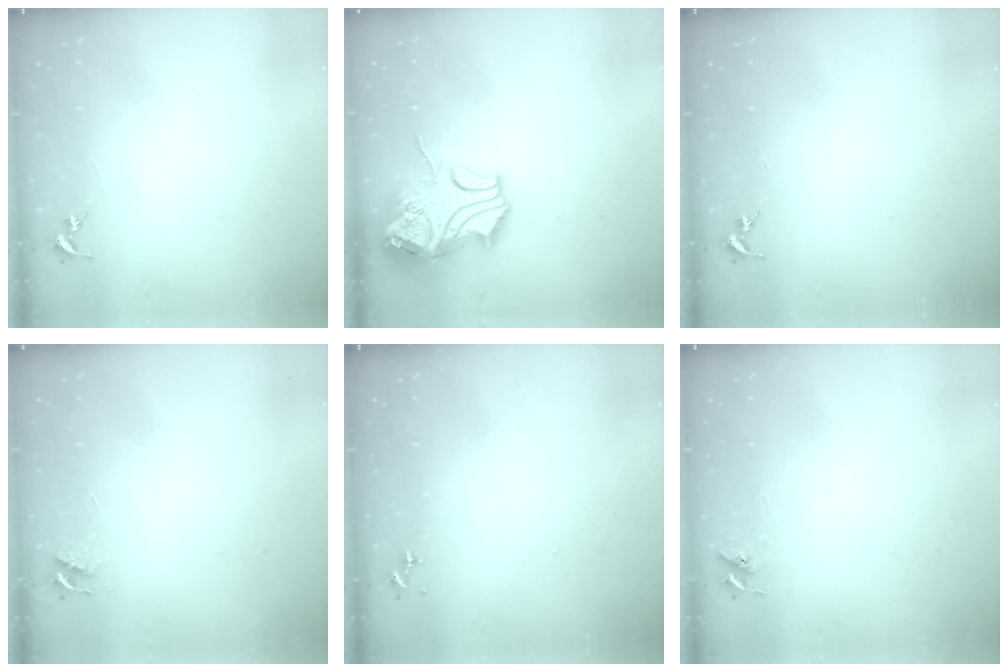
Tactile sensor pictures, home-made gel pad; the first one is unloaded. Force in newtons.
{"total": 14.6, "press": 14.5, "slide": 2.1}
{"total": 0.0}
{"total": 3.5, "press": 3.4, "slide": 0.5}
{"total": 0.0}
{"total": 5.8, "press": 5.8, "slide": 0.7}